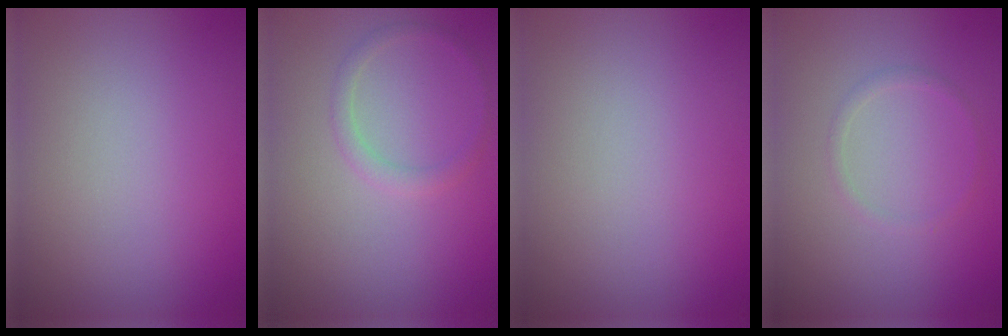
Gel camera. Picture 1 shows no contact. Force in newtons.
{"total": 1.3, "press": 1.3, "slide": 0.1}
{"total": 0.0}
{"total": 0.9, "press": 0.9, "slide": 0.1}